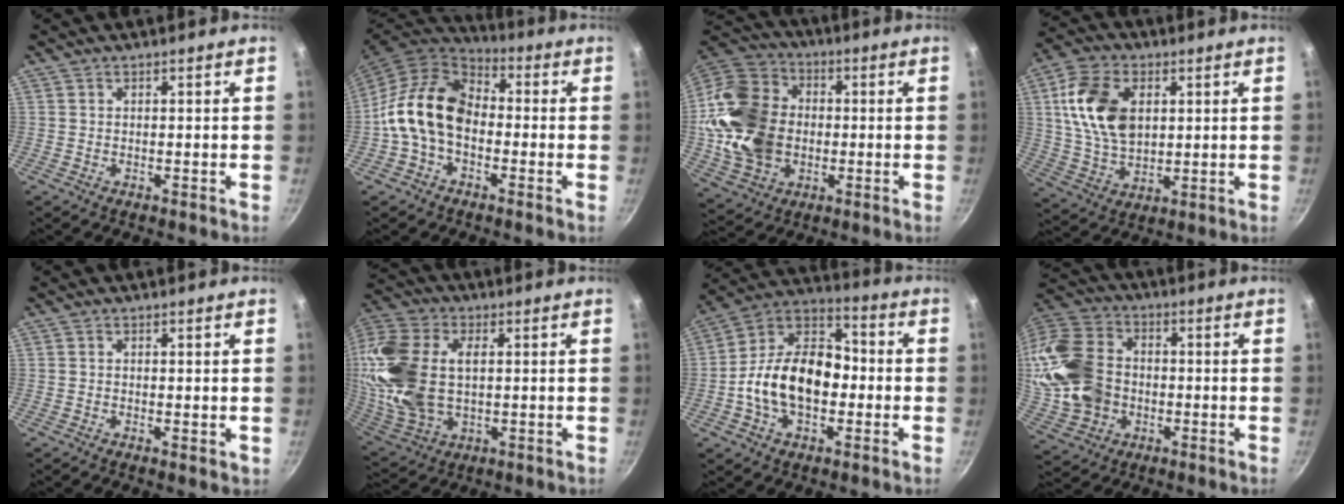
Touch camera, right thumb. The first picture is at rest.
{"total": 14.0, "force": [-1.4, 9.7, 9.9], "torque": [-0.153, 0.035, -0.045]}
{"total": 21.4, "force": [-1.0, 16.7, 13.3], "torque": [-0.240, 0.032, -0.013]}
{"total": 15.0, "force": [3.4, 9.8, 10.8], "torque": [-0.189, -0.005, 0.066]}
{"total": 0.9, "force": [0.1, 0.3, 0.8], "torque": [-0.011, -0.003, -0.001]}
{"total": 24.7, "force": [3.2, 16.2, 18.4], "torque": [-0.418, 0.009, 0.062]}
{"total": 18.1, "force": [-2.7, 11.9, 13.4], "torque": [-0.201, 0.046, -0.065]}
{"total": 20.9, "force": [-1.3, 16.3, 13.0], "torque": [-0.270, 0.033, -0.020]}